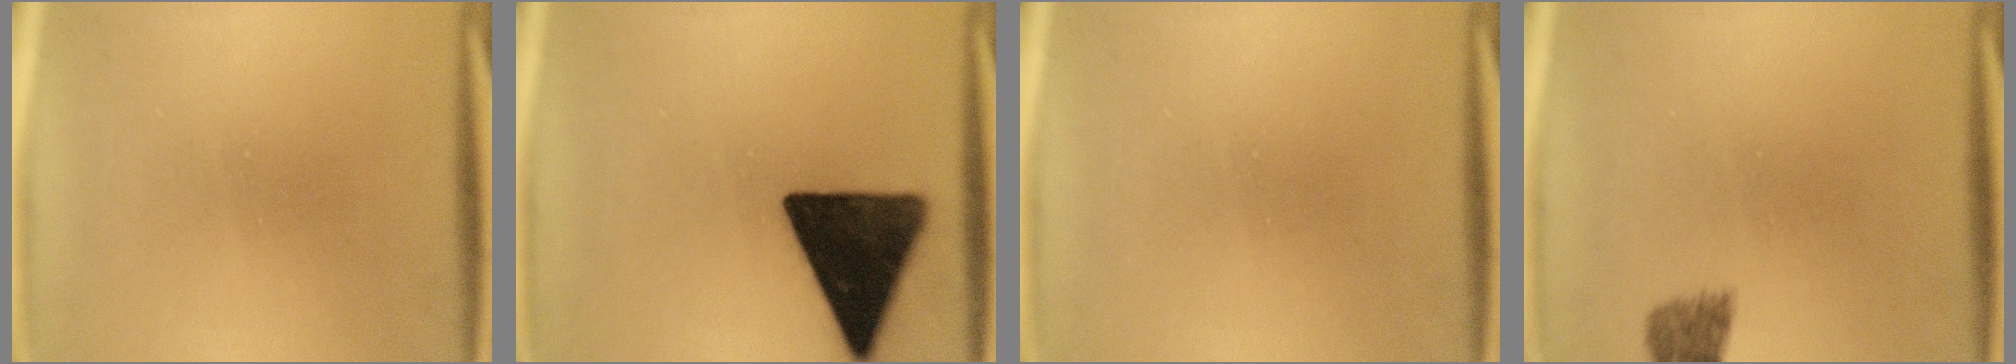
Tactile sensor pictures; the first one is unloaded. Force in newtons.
{"total": 15.6}
{"total": 0.0}
{"total": 1.9}